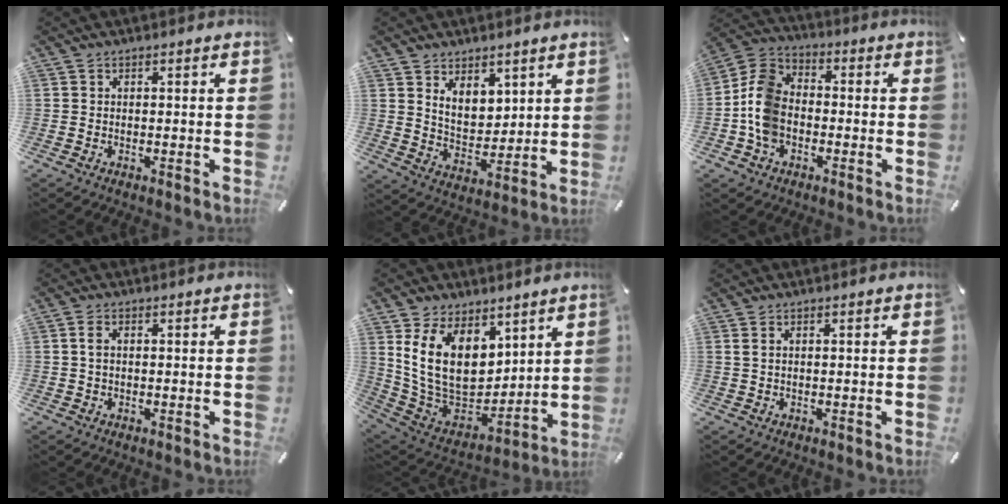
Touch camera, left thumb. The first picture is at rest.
{"total": 7.4, "force": [5.2, 5.0, 1.9], "torque": [-0.032, -0.033, 0.094]}
{"total": 9.9, "force": [-3.2, 7.7, 5.4], "torque": [-0.130, 0.026, -0.063]}
{"total": 1.8, "force": [0.3, 1.0, 1.4], "torque": [-0.031, 0.004, 0.004]}
{"total": 17.3, "force": [6.5, 12.1, 10.5], "torque": [-0.217, -0.052, 0.124]}
{"total": 0.8, "force": [0.3, 0.2, 0.8], "torque": [-0.016, 0.000, 0.005]}